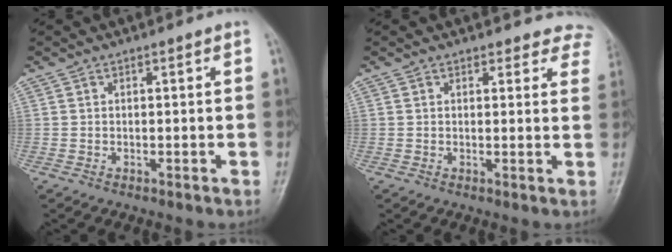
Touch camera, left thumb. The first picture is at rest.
{"total": 6.8, "force": [6.1, 2.9, 0.1], "torque": [0.060, -0.021, 0.035]}